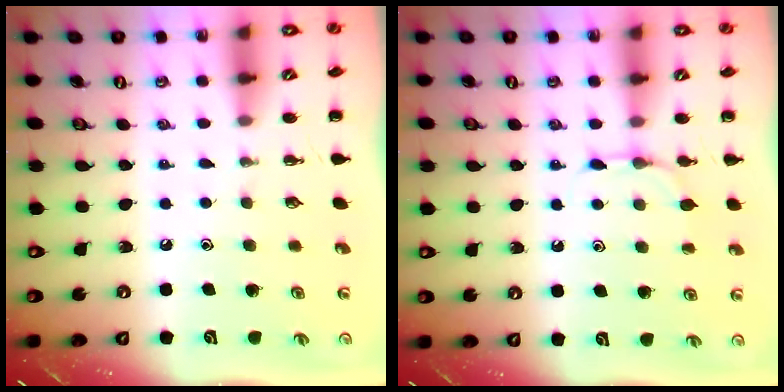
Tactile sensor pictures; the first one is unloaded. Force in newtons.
{"total": 4.9, "press": 4.6, "slide": 1.5}